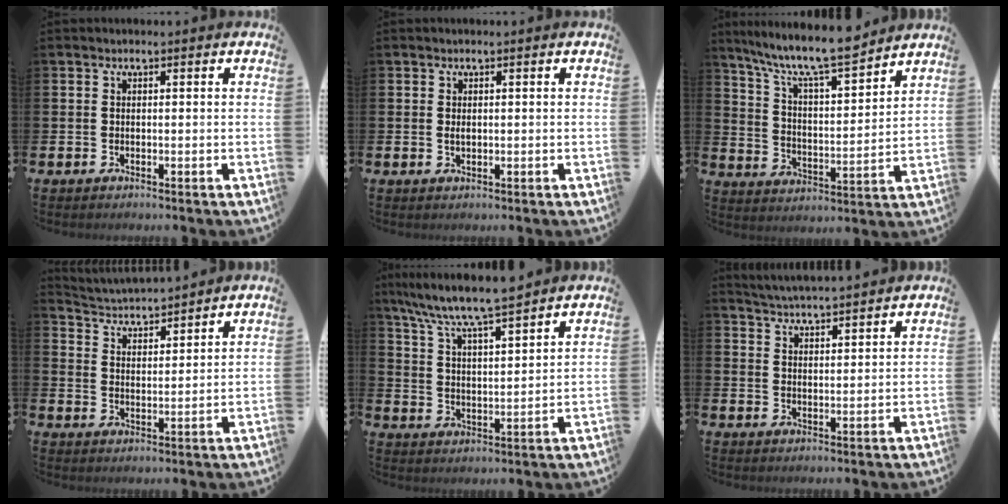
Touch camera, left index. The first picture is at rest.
{"total": 0.6, "force": [0.1, 0.3, 0.5], "torque": [-0.008, 0.002, 0.001]}
{"total": 10.0, "force": [9.2, 1.2, 3.6], "torque": [-0.100, -0.064, 0.159]}
{"total": 3.9, "force": [3.9, 0.4, -0.1], "torque": [-0.021, -0.032, 0.065]}
{"total": 8.1, "force": [7.5, 0.4, 2.9], "torque": [-0.086, -0.046, 0.132]}
{"total": 4.5, "force": [4.5, -0.3, 0.0], "torque": [-0.019, -0.026, 0.082]}